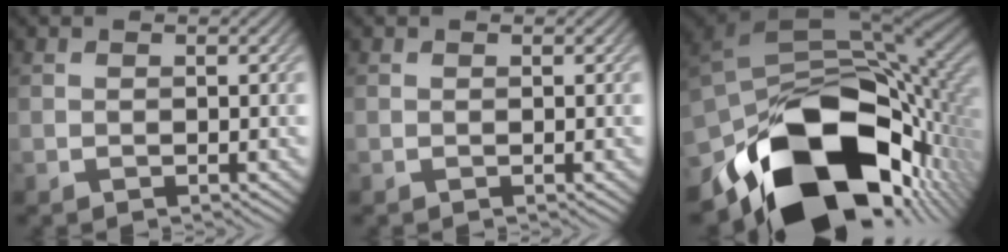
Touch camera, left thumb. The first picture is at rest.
{"total": 0.0}
{"total": 19.0, "force": [-8.9, 10.9, 12.7], "torque": [-0.223, -0.034, -0.134]}